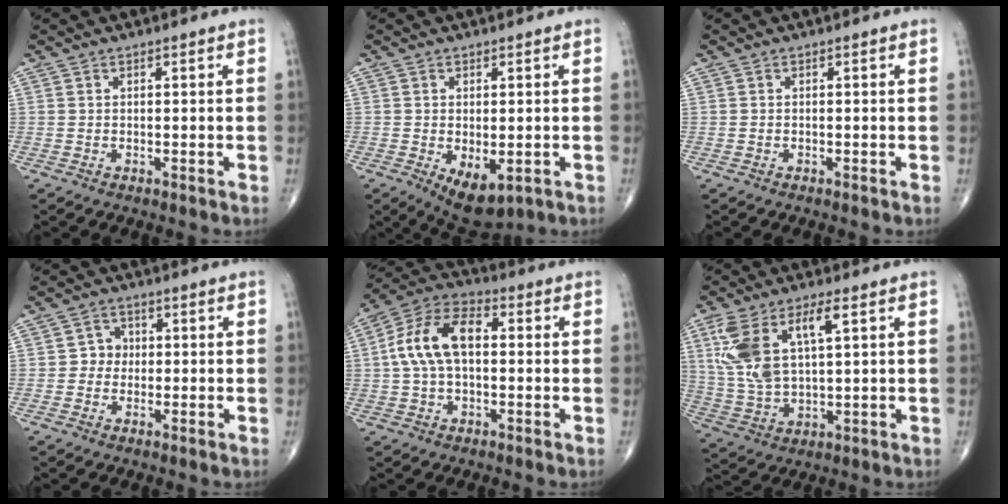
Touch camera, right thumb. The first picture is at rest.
{"total": 7.4, "force": [-2.3, 3.8, 6.0], "torque": [-0.088, -0.011, -0.022]}
{"total": 0.0}
{"total": 3.2, "force": [-0.2, 3.0, 1.2], "torque": [0.005, 0.010, -0.012]}
{"total": 12.4, "force": [0.9, 7.1, 10.1], "torque": [-0.197, 0.036, 0.005]}
{"total": 13.9, "force": [4.6, 6.0, 11.6], "torque": [-0.249, -0.001, 0.099]}